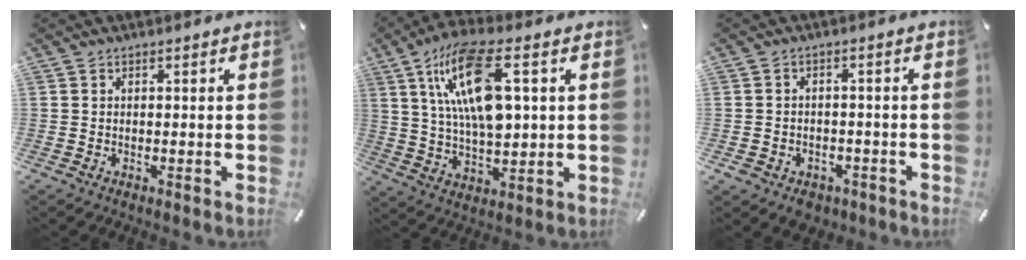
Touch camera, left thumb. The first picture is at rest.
{"total": 17.4, "force": [5.6, 7.1, 14.8], "torque": [-0.296, -0.004, 0.090]}
{"total": 4.0, "force": [-2.3, 3.2, 1.0], "torque": [-0.021, 0.012, -0.042]}